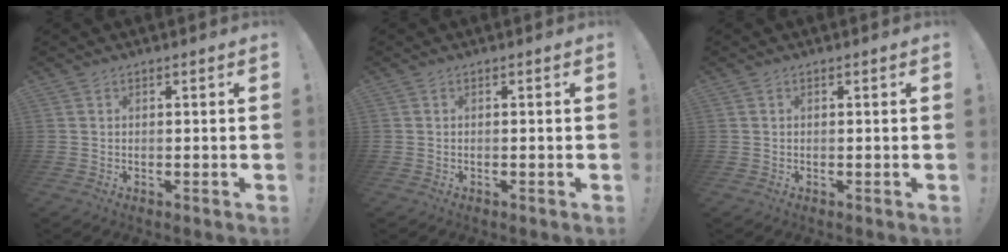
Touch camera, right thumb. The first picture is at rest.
{"total": 0.0}
{"total": 0.0}